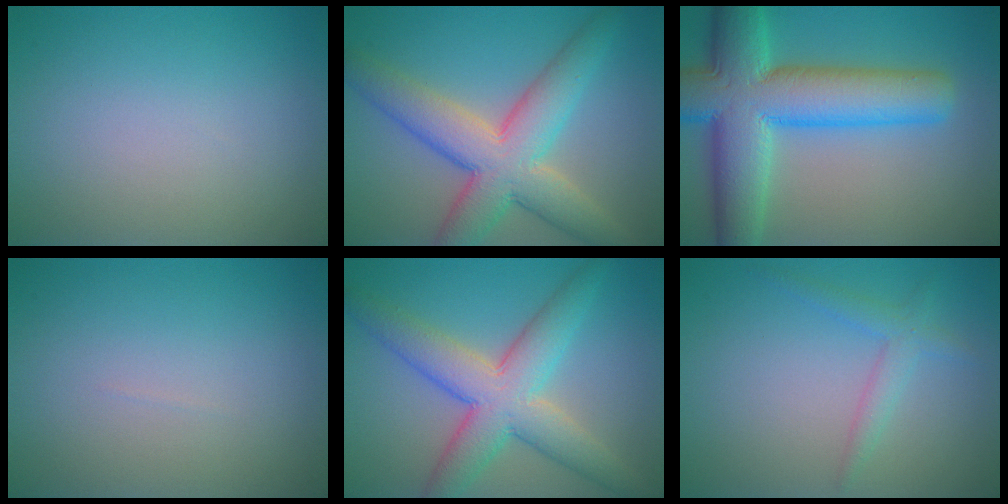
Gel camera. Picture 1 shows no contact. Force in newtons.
{"total": 8.6, "press": 8.5, "slide": 0.4}
{"total": 11.9, "press": 11.9, "slide": 0.3}
{"total": 0.0}
{"total": 7.5, "press": 7.5, "slide": 0.2}
{"total": 2.0, "press": 2.0, "slide": 0.1}